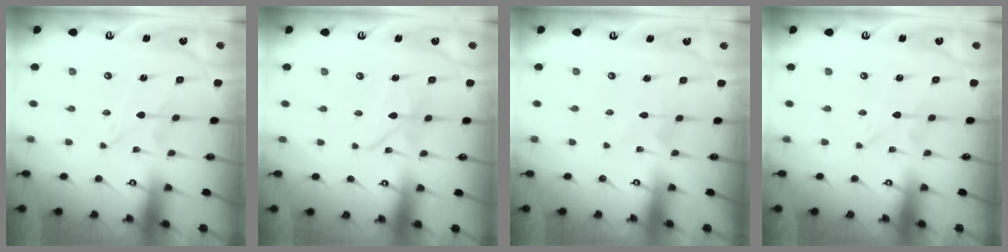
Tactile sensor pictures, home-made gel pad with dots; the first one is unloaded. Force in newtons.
{"total": 5.9, "press": 5.9, "slide": 0.5}
{"total": 2.5, "press": 2.5, "slide": 0.2}
{"total": 0.0}